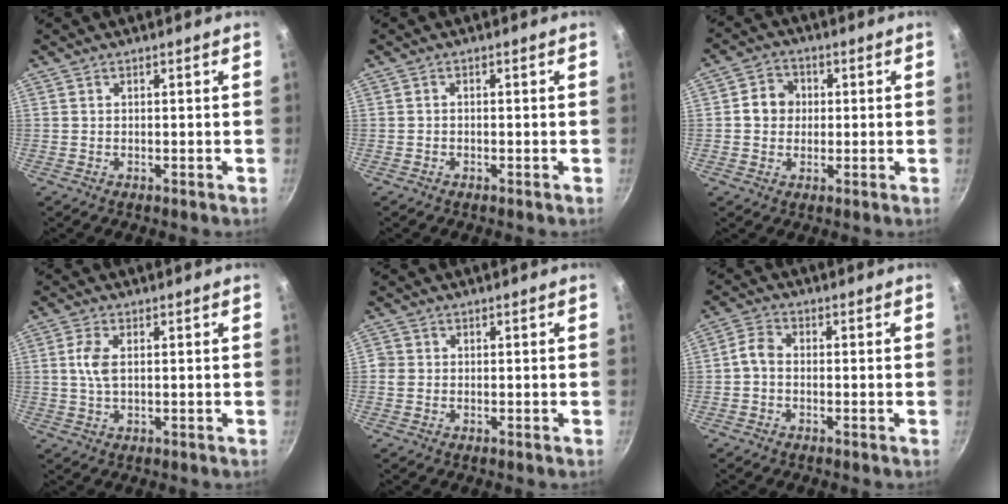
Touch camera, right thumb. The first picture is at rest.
{"total": 0.0}
{"total": 5.8, "force": [0.4, 5.2, 2.7], "torque": [-0.025, 0.012, 0.001]}
{"total": 4.2, "force": [0.6, 2.1, 3.6], "torque": [-0.089, 0.003, 0.011]}
{"total": 1.7, "force": [-0.1, 1.6, 0.6], "torque": [-0.005, 0.003, -0.005]}
{"total": 3.5, "force": [-0.6, 2.4, 2.5], "torque": [-0.047, 0.014, -0.021]}